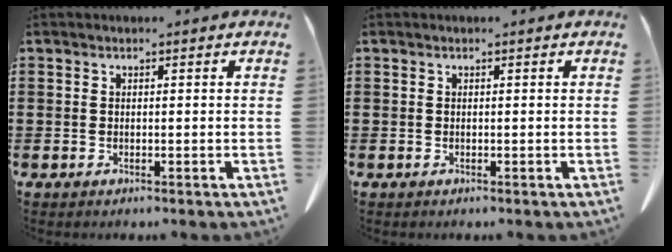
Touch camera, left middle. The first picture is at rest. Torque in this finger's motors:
{"motor_torque": [-0.08, -0.08, 0.05, 0.02]}